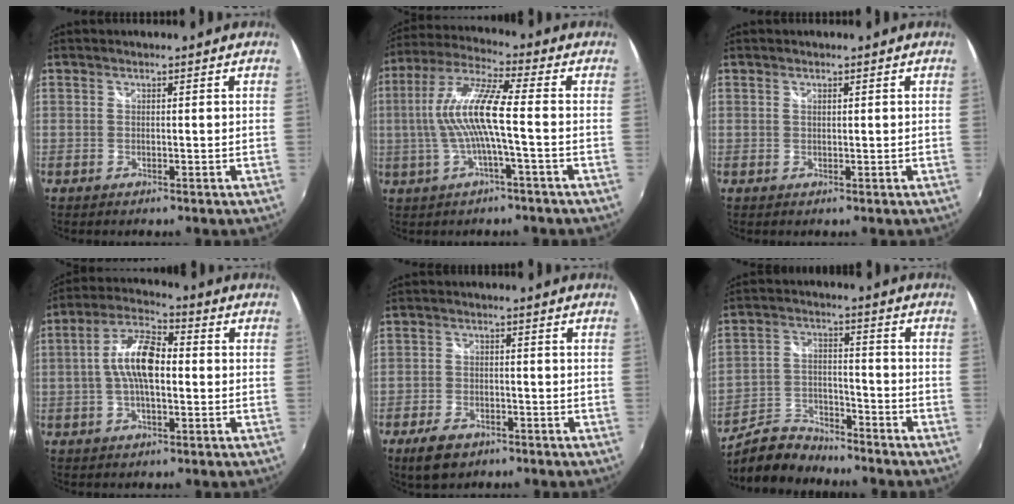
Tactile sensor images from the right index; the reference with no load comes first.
{"total": 11.3, "force": [-1.3, 0.8, 11.2], "torque": [-0.221, 0.007, -0.022]}
{"total": 0.5, "force": [0.3, 0.2, 0.3], "torque": [-0.006, 0.001, 0.005]}
{"total": 10.1, "force": [-0.4, 4.3, 9.1], "torque": [-0.181, 0.017, -0.012]}
{"total": 6.8, "force": [-4.6, 3.8, 3.3], "torque": [-0.091, -0.005, -0.076]}
{"total": 10.2, "force": [-9.1, 3.6, 2.9], "torque": [-0.077, 0.009, -0.163]}